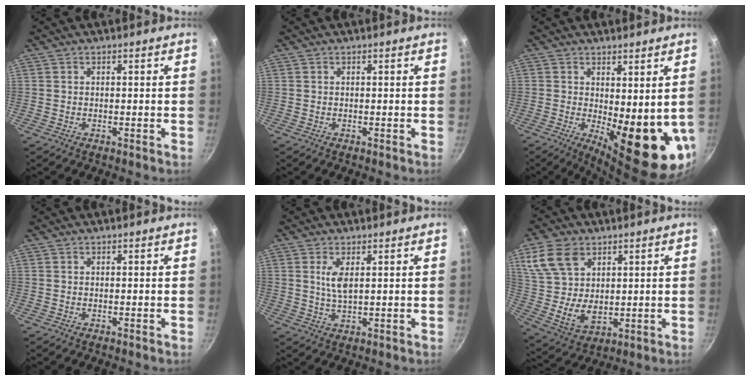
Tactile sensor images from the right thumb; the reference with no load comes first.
{"total": 0.0}
{"total": 14.0, "force": [-0.4, 5.1, 13.0], "torque": [-0.143, -0.025, 0.010]}
{"total": 0.0}
{"total": 4.1, "force": [1.2, 1.6, 3.6], "torque": [-0.068, -0.010, 0.025]}
{"total": 13.7, "force": [5.6, 9.6, 8.0], "torque": [-0.137, -0.023, 0.121]}